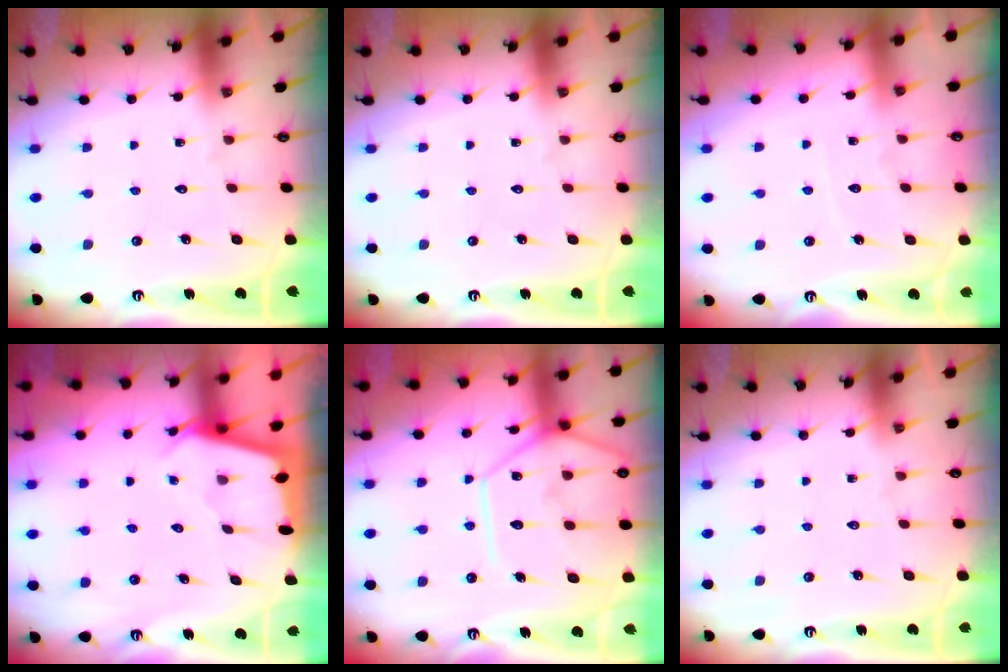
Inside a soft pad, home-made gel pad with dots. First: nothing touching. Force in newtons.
{"total": 0.0}
{"total": 4.0, "press": 4.0, "slide": 0.5}
{"total": 2.3, "press": 2.3, "slide": 0.3}
{"total": 13.4, "press": 13.4, "slide": 1.0}
{"total": 0.0}